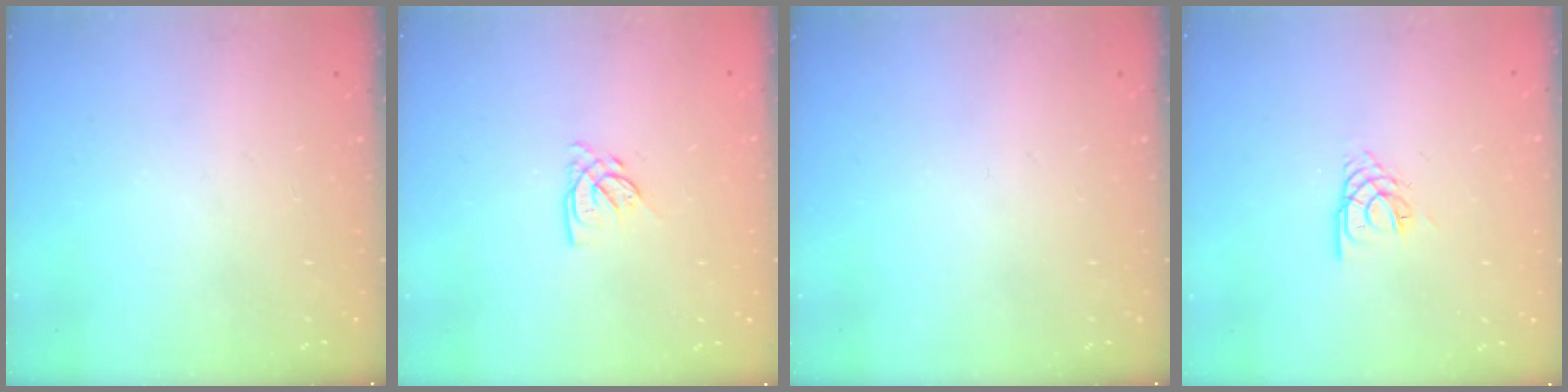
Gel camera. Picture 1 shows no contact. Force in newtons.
{"total": 4.2, "press": 4.2, "slide": 0.3}
{"total": 0.0}
{"total": 3.7, "press": 3.7, "slide": 0.3}